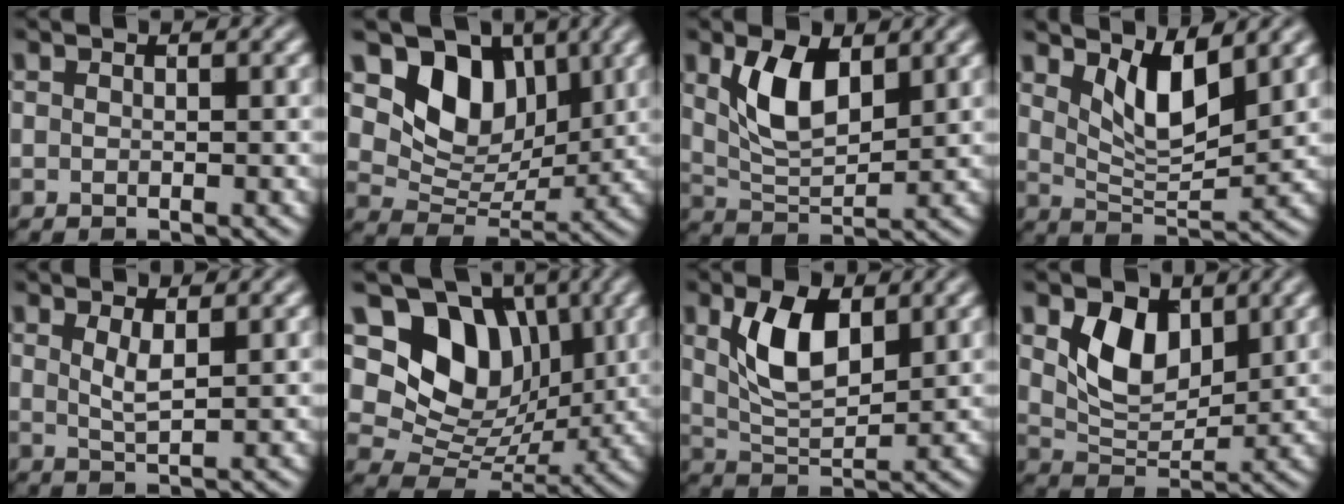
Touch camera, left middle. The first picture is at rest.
{"total": 6.7, "force": [3.0, 4.8, 3.7], "torque": [-0.065, -0.016, 0.051]}
{"total": 5.3, "force": [1.9, 2.6, 4.1], "torque": [-0.096, -0.003, 0.040]}
{"total": 5.0, "force": [2.5, 1.8, 4.0], "torque": [-0.084, -0.015, 0.049]}
{"total": 1.8, "force": [0.6, 0.4, 1.6], "torque": [-0.039, -0.007, 0.018]}
{"total": 8.8, "force": [2.9, 6.8, 4.8], "torque": [-0.087, -0.017, 0.048]}
{"total": 5.6, "force": [1.8, 2.8, 4.5], "torque": [-0.103, -0.001, 0.038]}
{"total": 5.2, "force": [2.0, 3.3, 3.5], "torque": [-0.080, -0.010, 0.039]}